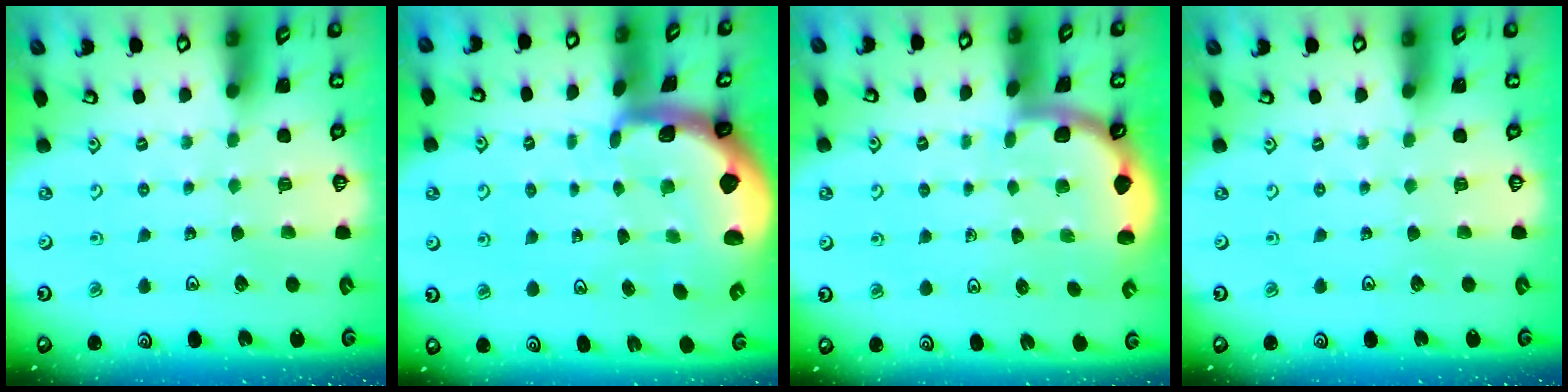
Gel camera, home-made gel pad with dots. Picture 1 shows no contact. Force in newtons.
{"total": 2.9, "press": 2.9, "slide": 0.5}
{"total": 1.9, "press": 1.9, "slide": 0.0}
{"total": 0.0}